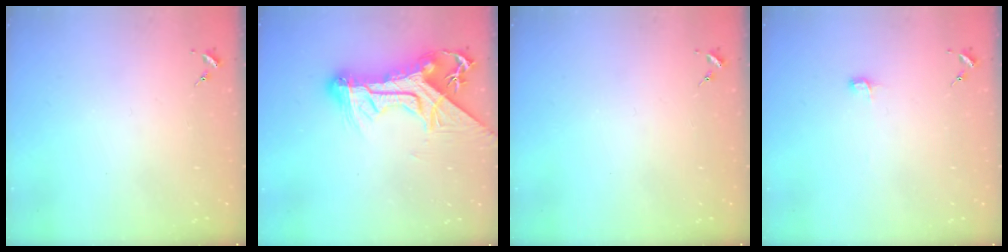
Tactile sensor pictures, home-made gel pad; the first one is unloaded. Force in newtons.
{"total": 19.4, "press": 19.4, "slide": 1.4}
{"total": 0.0}
{"total": 3.9, "press": 3.9, "slide": 0.4}